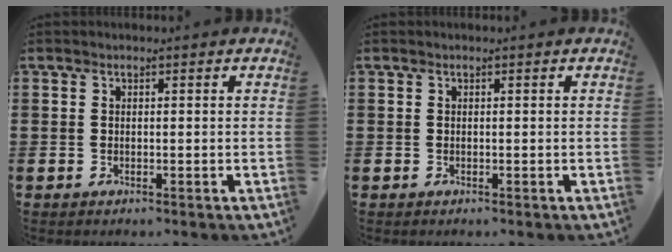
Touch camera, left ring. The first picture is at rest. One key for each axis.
{"total": 0.0}